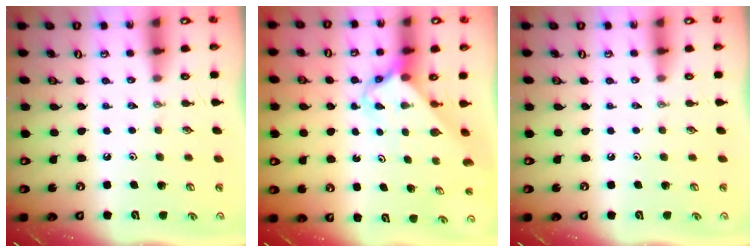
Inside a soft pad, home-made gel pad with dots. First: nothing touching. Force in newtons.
{"total": 2.5, "press": 2.5, "slide": 0.1}
{"total": 0.0}